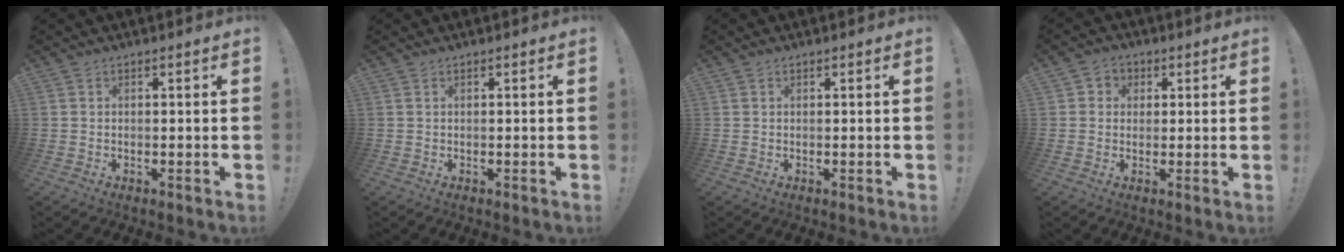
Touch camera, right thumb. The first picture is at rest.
{"total": 0.0}
{"total": 0.0}
{"total": 3.7, "force": [0.2, 3.6, 1.0], "torque": [-0.014, 0.004, 0.004]}